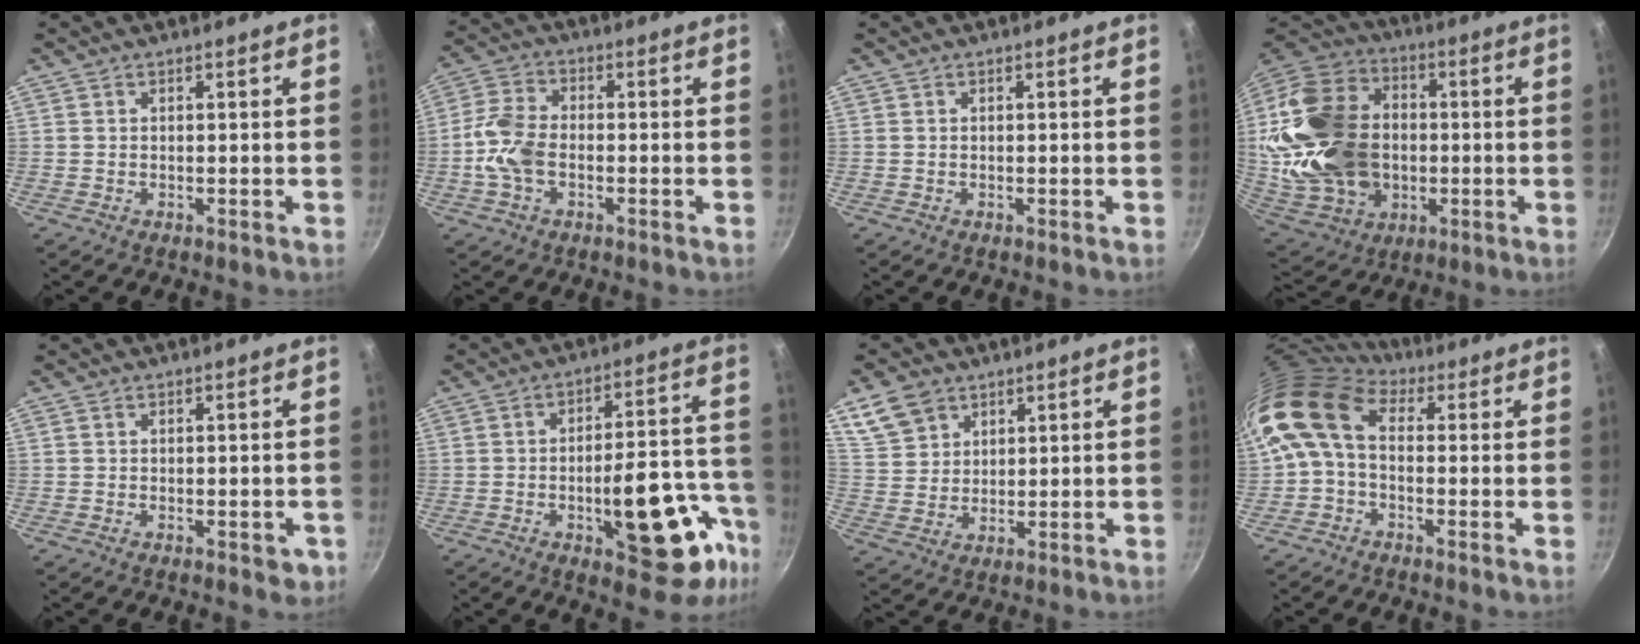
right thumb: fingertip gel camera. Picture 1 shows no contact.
{"total": 8.1, "force": [-1.9, 5.1, 6.1], "torque": [-0.124, 0.026, -0.048]}
{"total": 0.0}
{"total": 28.3, "force": [0.0, 21.2, 18.7], "torque": [-0.349, 0.030, 0.017]}
{"total": 3.0, "force": [-0.6, 1.6, 2.4], "torque": [-0.021, -0.004, -0.008]}
{"total": 20.2, "force": [-7.7, 8.5, 16.6], "torque": [-0.164, 0.045, -0.100]}
{"total": 7.8, "force": [4.7, 5.6, 2.9], "torque": [-0.036, -0.005, 0.101]}
{"total": 11.2, "force": [1.2, 7.3, 8.4], "torque": [-0.156, 0.023, 0.001]}